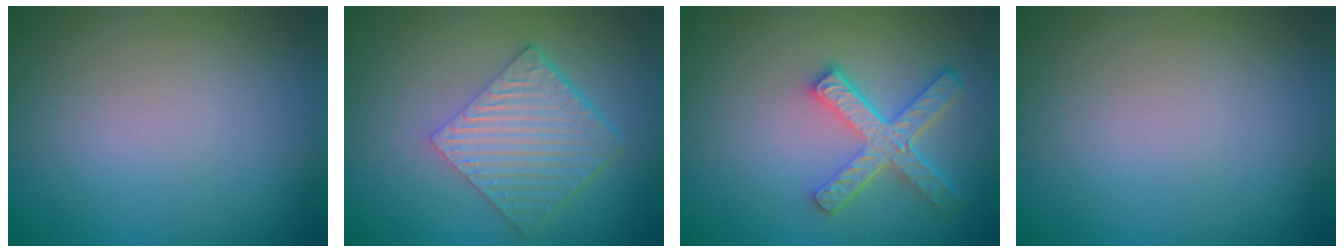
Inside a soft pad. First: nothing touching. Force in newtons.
{"total": 6.0, "press": 4.2, "slide": 4.2}
{"total": 4.9, "press": 3.7, "slide": 3.2}
{"total": 0.0}